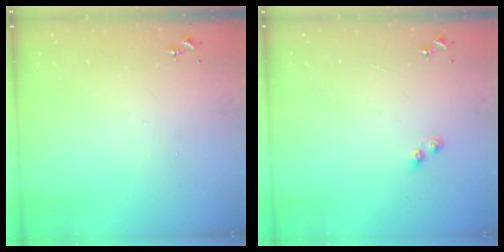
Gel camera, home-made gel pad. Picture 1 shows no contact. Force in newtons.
{"total": 4.0, "press": 3.9, "slide": 0.6}